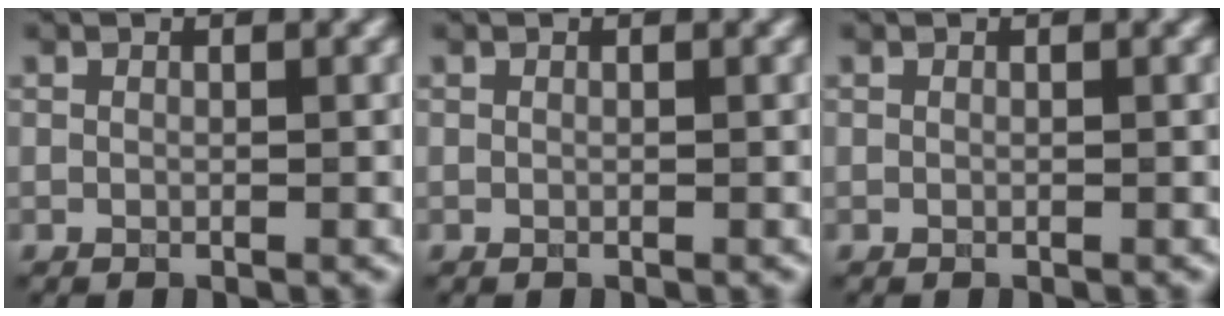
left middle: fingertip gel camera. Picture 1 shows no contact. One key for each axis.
{"total": 0.0}
{"total": 0.0}